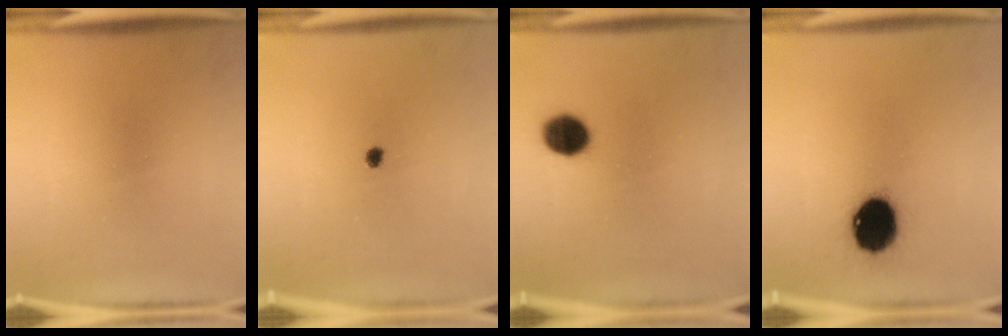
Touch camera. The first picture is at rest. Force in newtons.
{"total": 1.2}
{"total": 8.1}
{"total": 13.7}